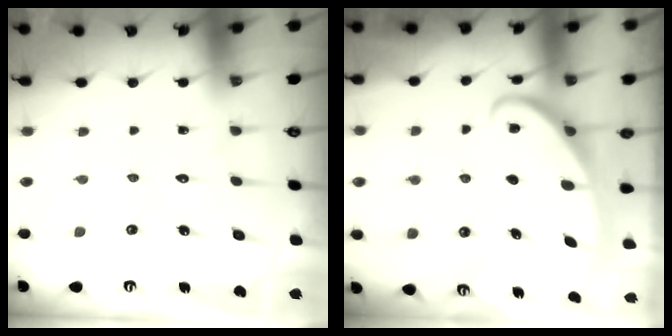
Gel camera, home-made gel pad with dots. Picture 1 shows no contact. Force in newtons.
{"total": 2.7, "press": 2.6, "slide": 0.4}